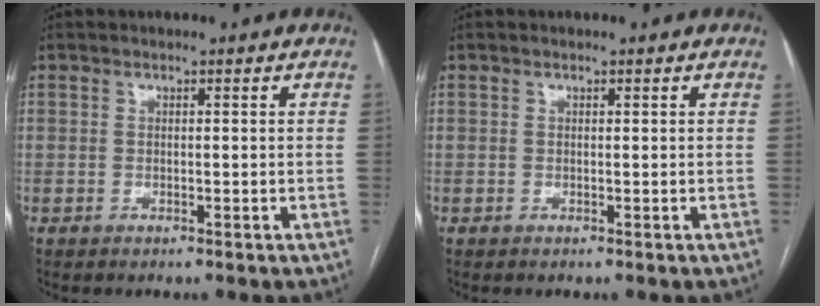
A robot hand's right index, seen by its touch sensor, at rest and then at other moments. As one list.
[{"total": 0.0}]